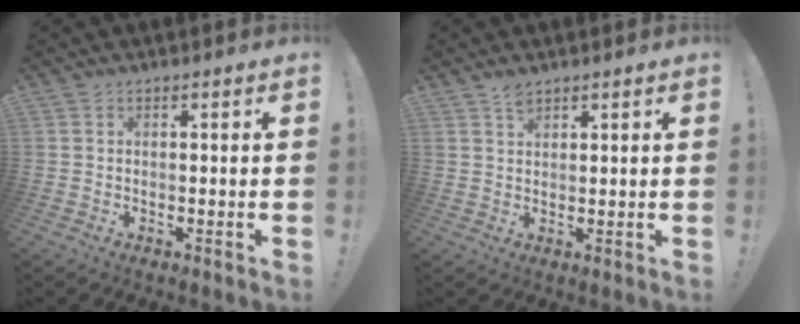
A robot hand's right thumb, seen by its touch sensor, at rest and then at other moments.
{"total": 2.6, "force": [2.2, 0.9, 1.0], "torque": [0.000, -0.016, 0.036]}